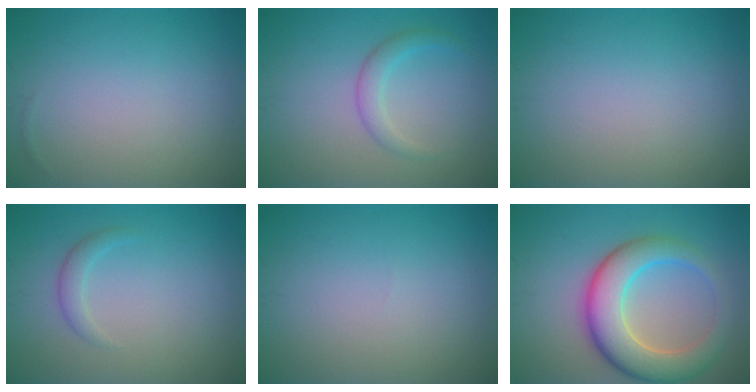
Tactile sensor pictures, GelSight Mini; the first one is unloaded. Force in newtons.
{"total": 1.5, "press": 1.5, "slide": 0.1}
{"total": 0.0}
{"total": 1.4, "press": 1.4, "slide": 0.1}
{"total": 0.0}
{"total": 7.8, "press": 7.8, "slide": 0.3}